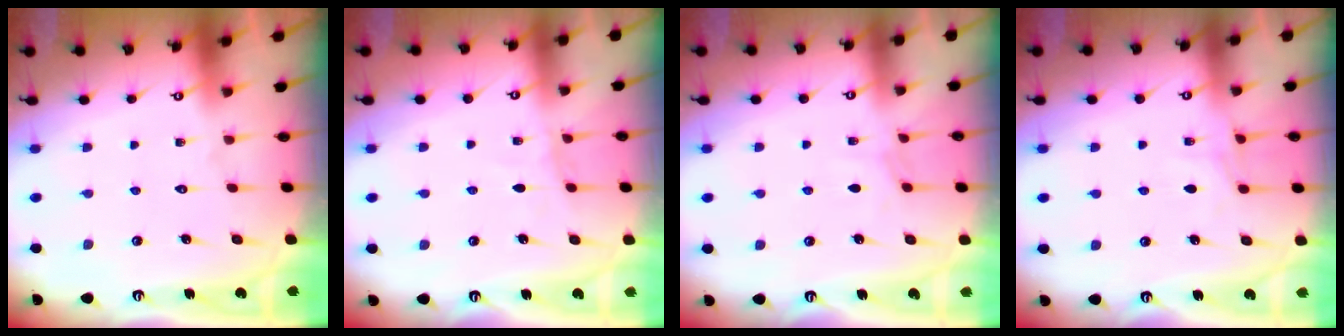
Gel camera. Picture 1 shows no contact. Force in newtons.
{"total": 4.7, "press": 4.7, "slide": 0.5}
{"total": 2.9, "press": 2.8, "slide": 0.5}
{"total": 6.5, "press": 6.5, "slide": 0.4}